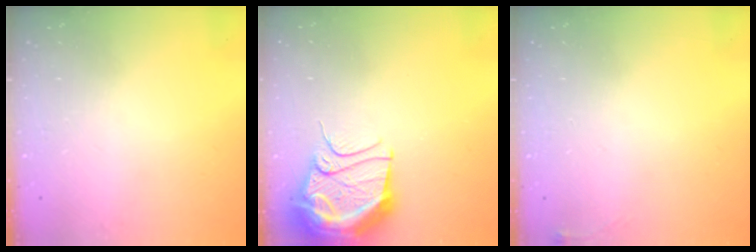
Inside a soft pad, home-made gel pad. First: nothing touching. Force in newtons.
{"total": 14.2, "press": 14.1, "slide": 1.2}
{"total": 3.9, "press": 3.8, "slide": 0.6}